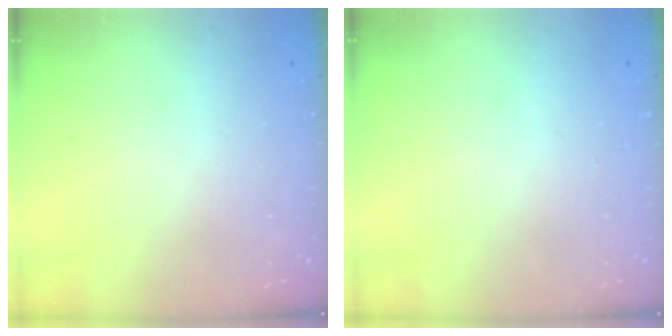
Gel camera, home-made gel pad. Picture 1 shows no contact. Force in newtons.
{"total": 0.0}